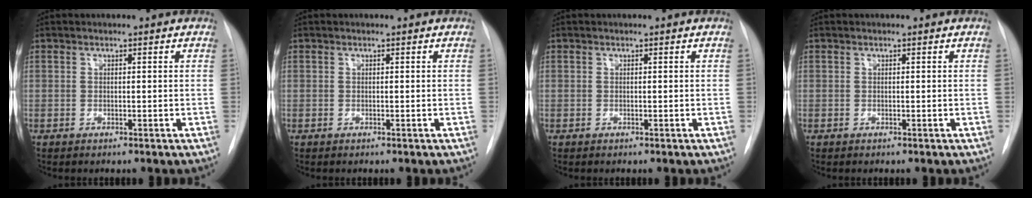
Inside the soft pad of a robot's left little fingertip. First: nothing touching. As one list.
[{"total": 0.0}, {"total": 0.0}, {"total": 0.0}]